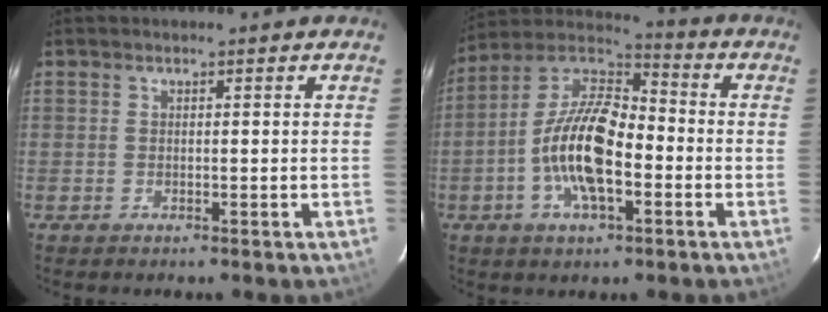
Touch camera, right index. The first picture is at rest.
{"total": 15.3, "force": [-4.1, 6.4, 13.3], "torque": [-0.266, 0.005, -0.085]}